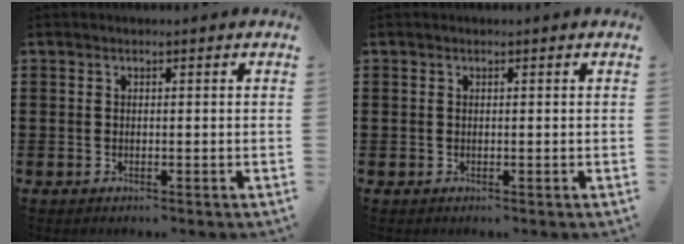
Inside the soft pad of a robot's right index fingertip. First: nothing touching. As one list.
[{"total": 0.0}]